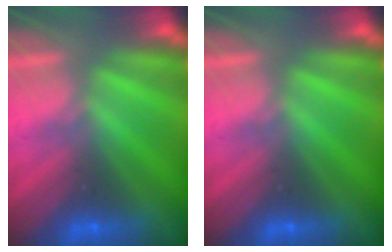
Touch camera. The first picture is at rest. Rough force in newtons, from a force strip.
{"total": 0.0}